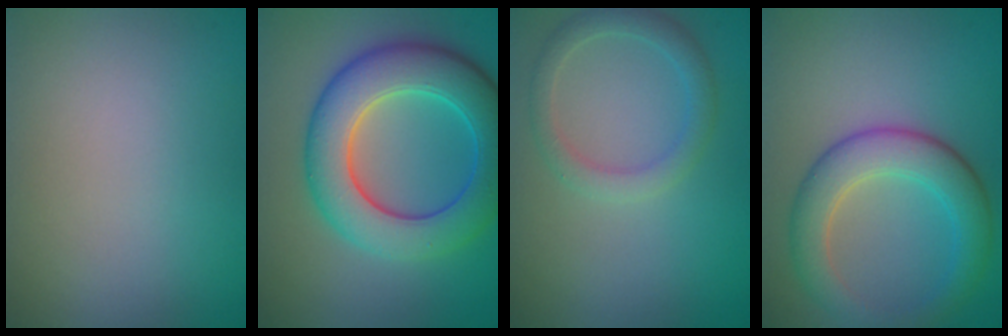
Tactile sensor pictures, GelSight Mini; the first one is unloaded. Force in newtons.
{"total": 8.9, "press": 8.9, "slide": 0.3}
{"total": 2.3, "press": 2.3, "slide": 0.1}
{"total": 5.3, "press": 5.3, "slide": 0.1}